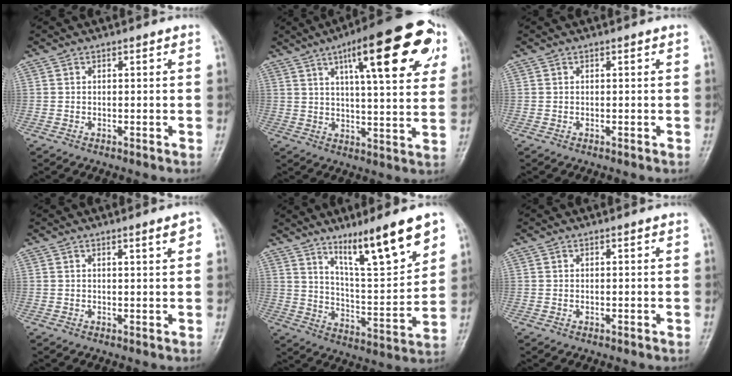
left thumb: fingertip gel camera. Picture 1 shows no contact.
{"total": 21.9, "force": [9.7, 6.0, 18.7], "torque": [-0.234, -0.007, 0.132]}
{"total": 0.0}
{"total": 2.3, "force": [1.2, 0.2, 2.0], "torque": [-0.026, -0.005, 0.017]}
{"total": 16.5, "force": [10.3, 2.9, 12.6], "torque": [-0.181, -0.061, 0.179]}
{"total": 0.5, "force": [0.2, 0.2, 0.4], "torque": [-0.007, 0.003, 0.005]}